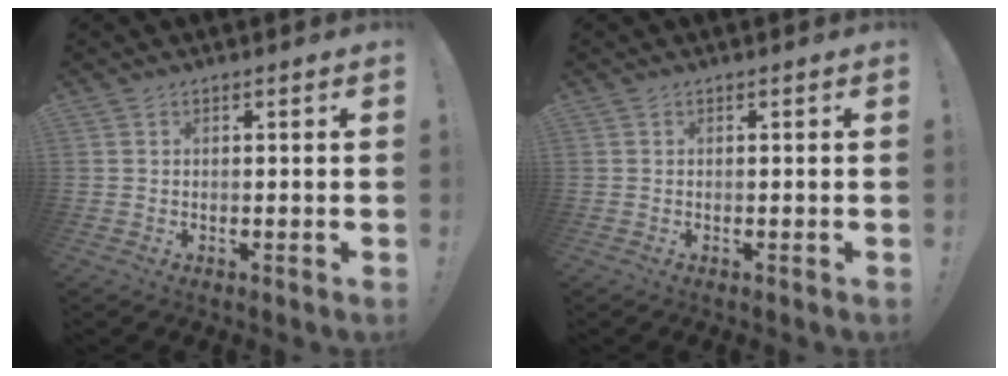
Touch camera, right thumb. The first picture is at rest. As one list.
[{"total": 0.0}]